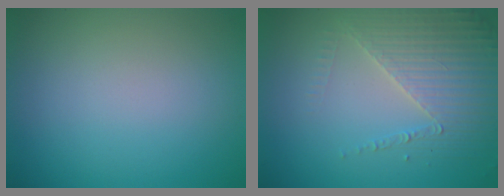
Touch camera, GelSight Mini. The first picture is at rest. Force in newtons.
{"total": 4.4, "press": 3.5, "slide": 2.6}